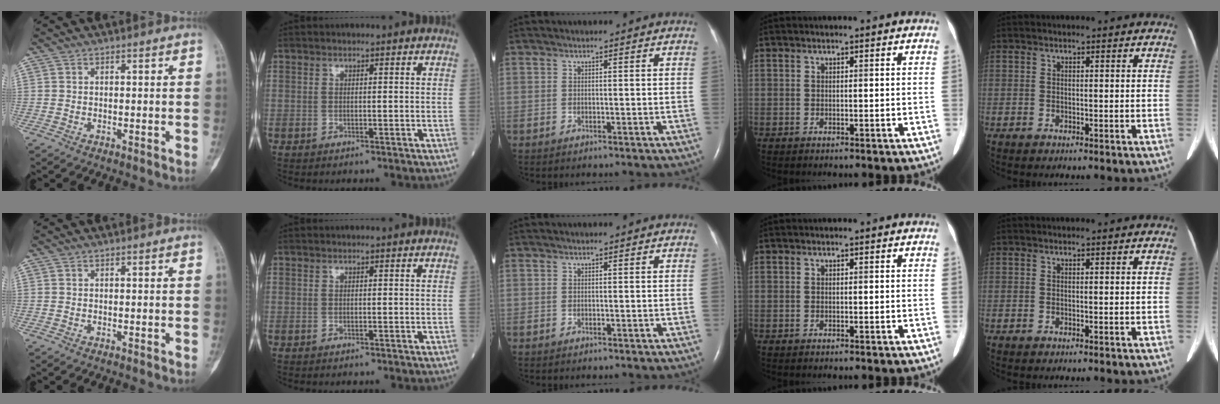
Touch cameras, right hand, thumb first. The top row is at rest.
{}